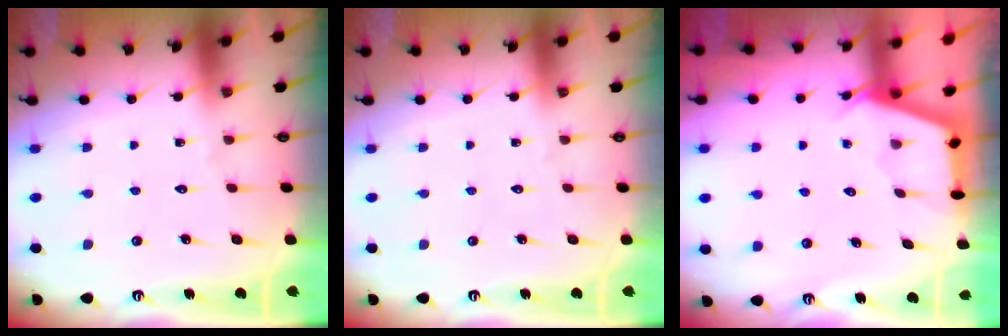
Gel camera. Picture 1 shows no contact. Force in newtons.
{"total": 0.0}
{"total": 2.9, "press": 2.9, "slide": 0.3}